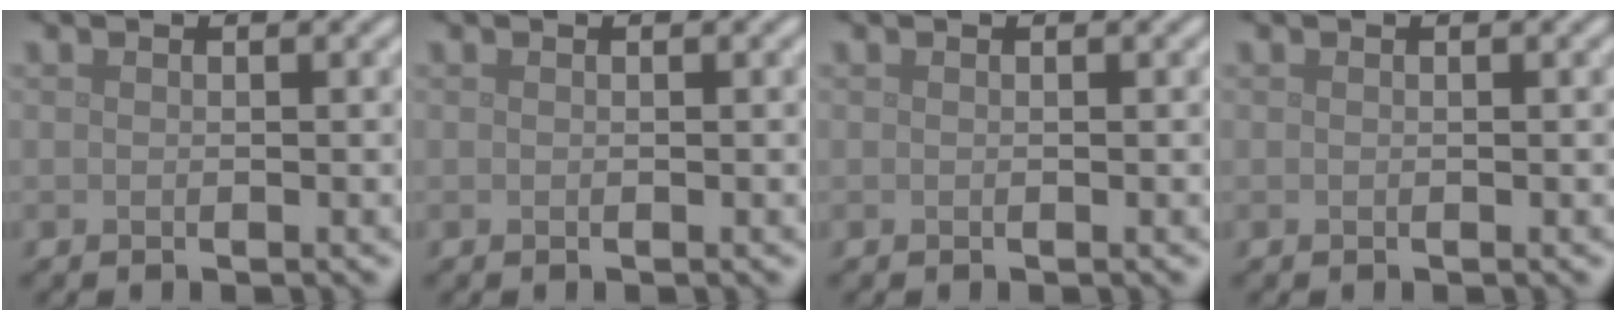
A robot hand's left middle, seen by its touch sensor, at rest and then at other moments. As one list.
[{"total": 0.0}, {"total": 0.0}, {"total": 0.0}]